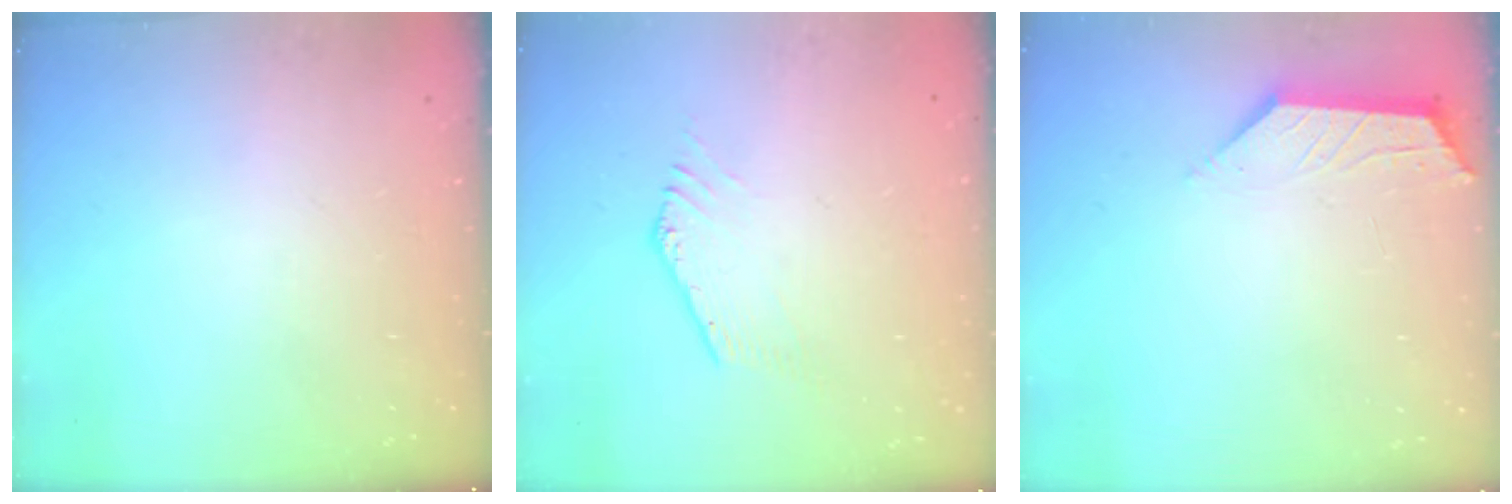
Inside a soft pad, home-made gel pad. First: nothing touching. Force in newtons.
{"total": 0.0}
{"total": 1.9, "press": 1.9, "slide": 0.3}